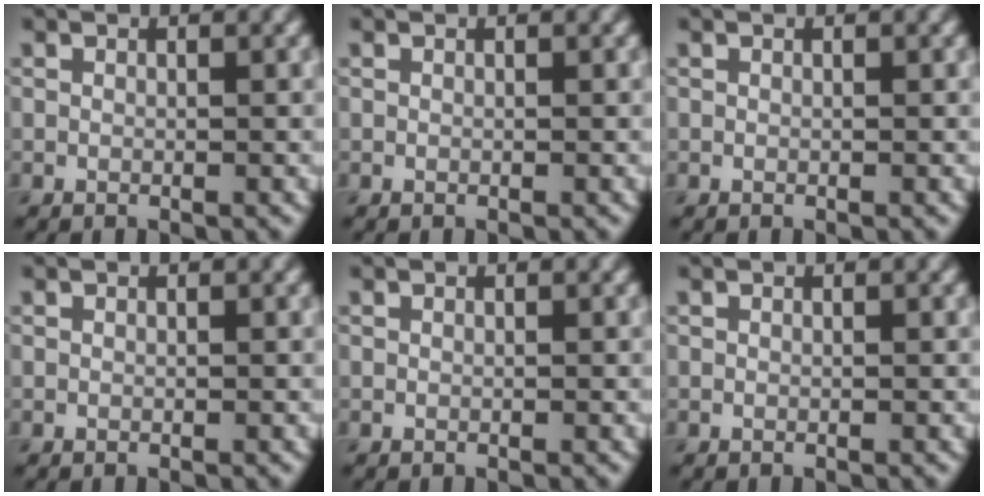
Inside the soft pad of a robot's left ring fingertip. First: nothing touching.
{"total": 0.0}
{"total": 0.0}
{"total": 0.0}
{"total": 0.0}
{"total": 0.0}